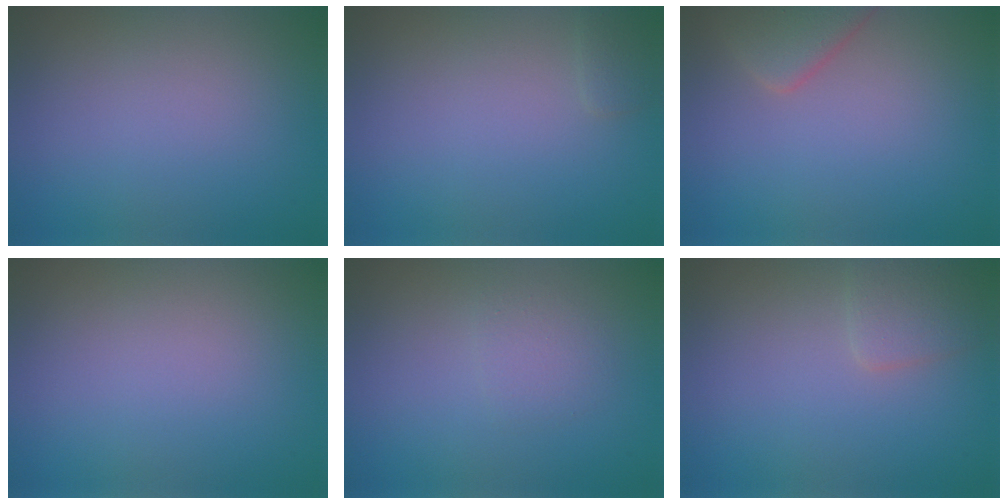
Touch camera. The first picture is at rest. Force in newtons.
{"total": 0.8, "press": 0.8, "slide": 0.1}
{"total": 2.8, "press": 2.8, "slide": 0.4}
{"total": 0.0}
{"total": 1.4, "press": 1.4, "slide": 0.0}
{"total": 1.9, "press": 1.9, "slide": 0.1}